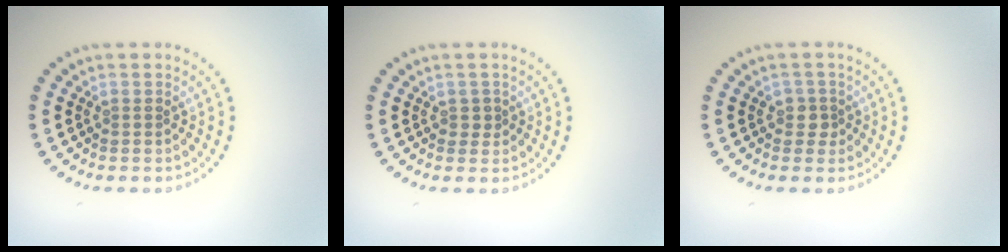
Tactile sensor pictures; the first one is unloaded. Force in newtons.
{"total": 1.0, "press": 0.9, "slide": 0.4}
{"total": 1.5, "press": 1.2, "slide": 0.9}